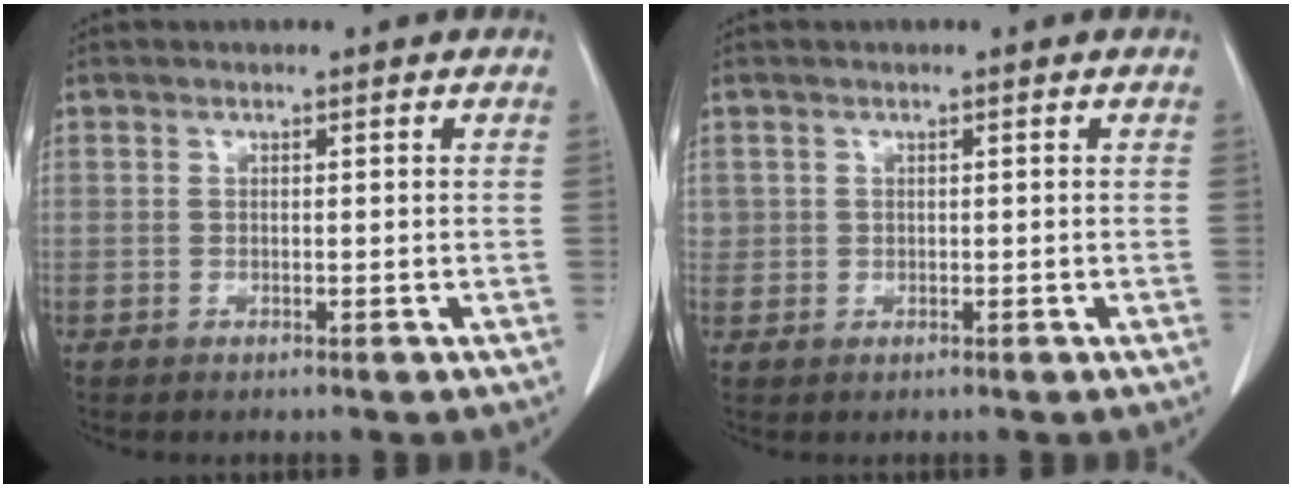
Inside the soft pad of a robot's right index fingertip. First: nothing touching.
{"total": 1.1, "force": [0.2, 1.0, 0.1], "torque": [0.009, 0.006, 0.001]}